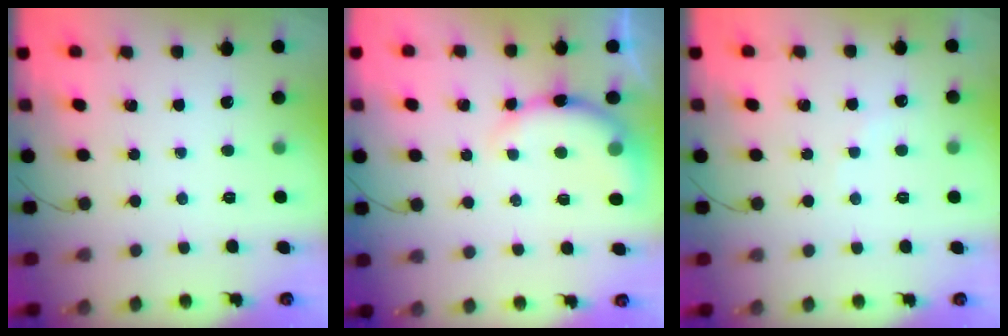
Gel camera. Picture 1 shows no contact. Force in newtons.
{"total": 8.5, "press": 8.4, "slide": 1.6}
{"total": 5.2, "press": 5.0, "slide": 1.4}